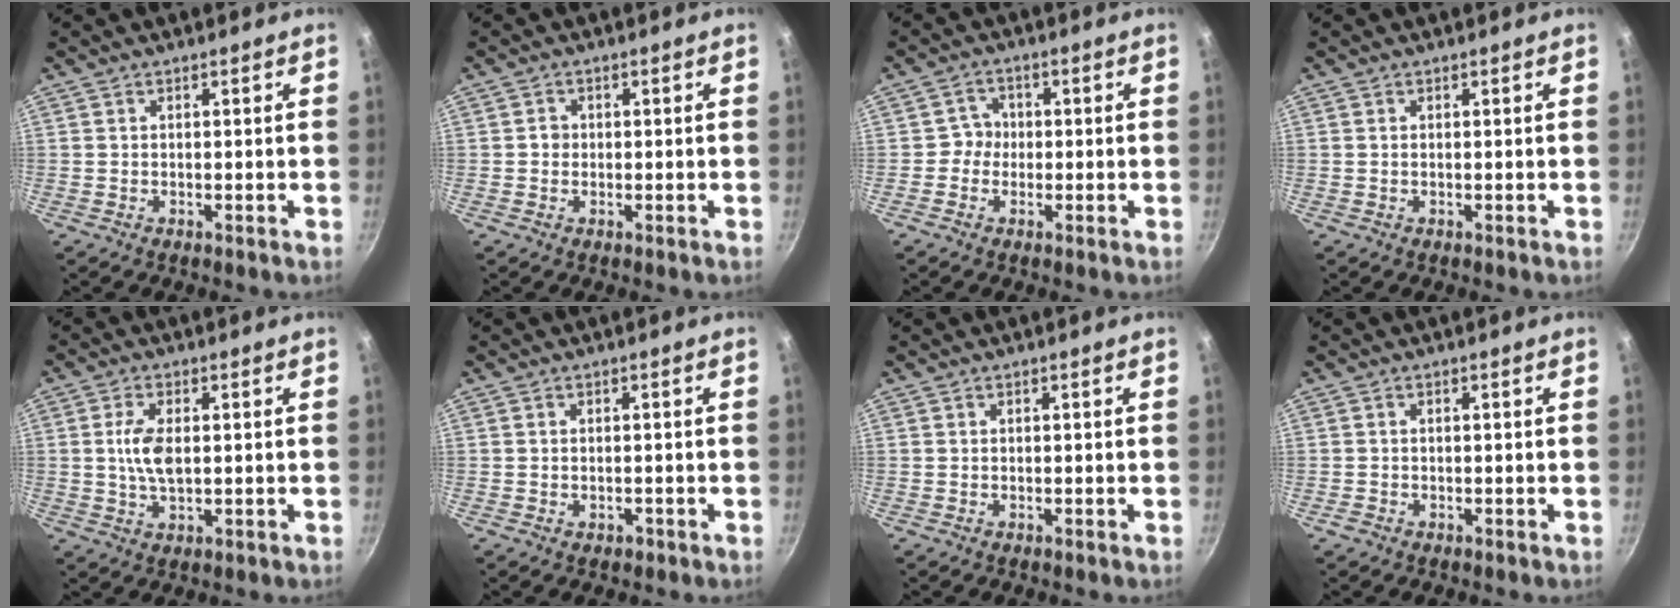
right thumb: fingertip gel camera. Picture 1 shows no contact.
{"total": 1.6, "force": [-0.1, 1.4, 0.6], "torque": [-0.001, 0.005, -0.004]}
{"total": 3.2, "force": [-0.5, 3.0, 1.0], "torque": [0.007, 0.012, -0.019]}
{"total": 0.0}
{"total": 6.0, "force": [0.5, 2.9, 5.2], "torque": [-0.108, -0.002, 0.009]}
{"total": 1.1, "force": [-0.5, 0.8, 0.5], "torque": [-0.008, 0.006, -0.003]}
{"total": 0.0}
{"total": 0.8, "force": [-0.5, 0.6, 0.3], "torque": [-0.005, 0.001, -0.011]}